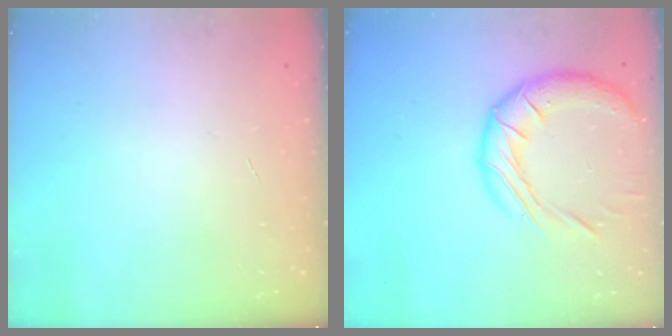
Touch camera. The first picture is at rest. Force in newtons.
{"total": 17.2, "press": 17.1, "slide": 1.9}